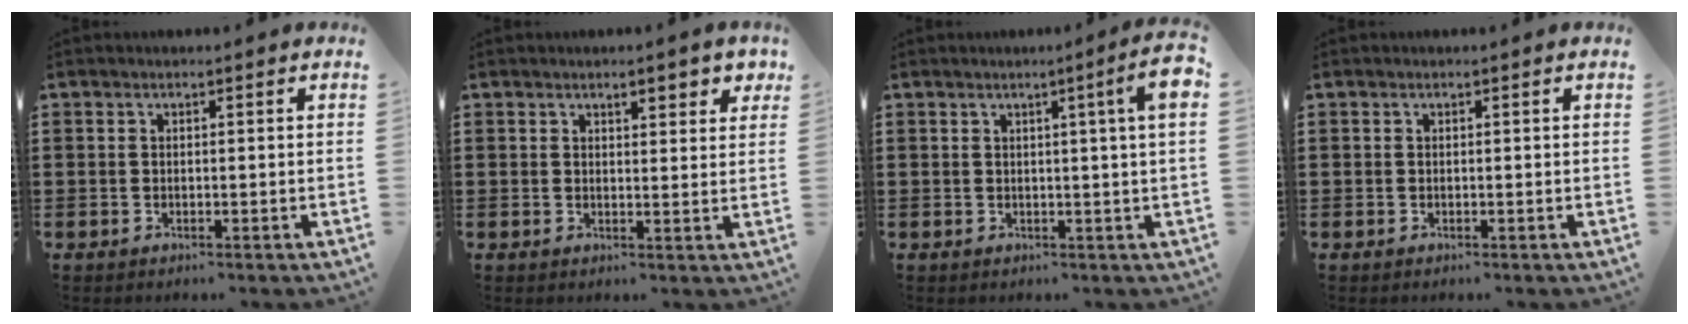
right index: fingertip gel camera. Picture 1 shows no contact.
{"total": 2.9, "force": [2.1, 0.9, 1.8], "torque": [-0.030, 0.003, 0.035]}
{"total": 5.1, "force": [1.6, -0.3, 4.8], "torque": [-0.083, -0.009, 0.023]}
{"total": 0.0}